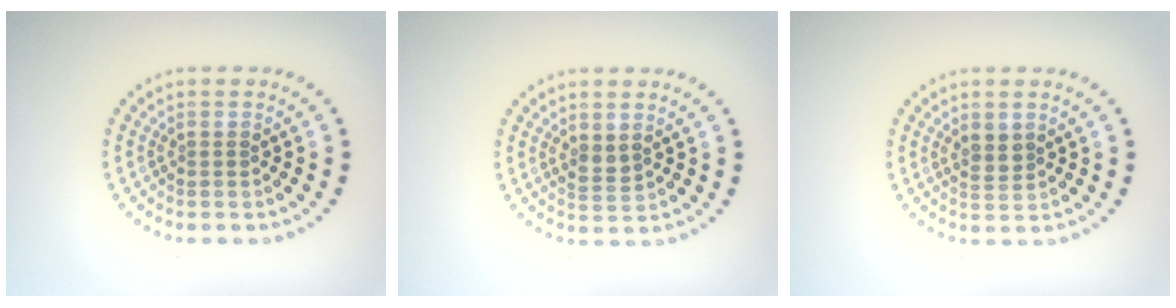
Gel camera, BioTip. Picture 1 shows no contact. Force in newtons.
{"total": 1.2, "press": 1.1, "slide": 0.5}
{"total": 1.6, "press": 1.4, "slide": 0.8}